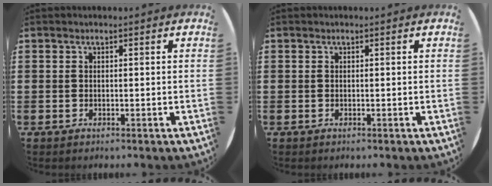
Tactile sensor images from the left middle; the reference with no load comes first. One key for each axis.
{"total": 0.0}